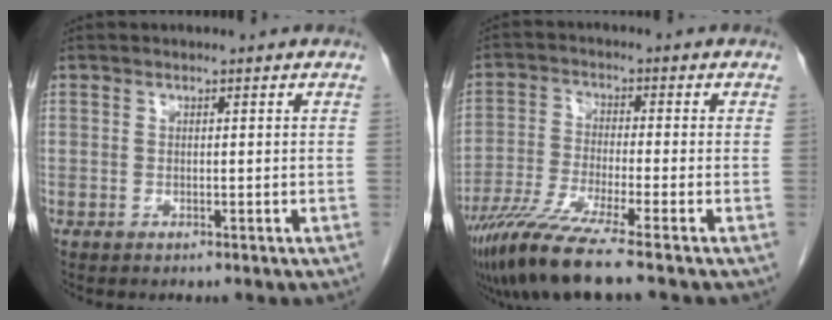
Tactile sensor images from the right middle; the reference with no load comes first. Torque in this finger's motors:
{"motor_torque": [1.16, -0.98, 0.37, 0.18]}